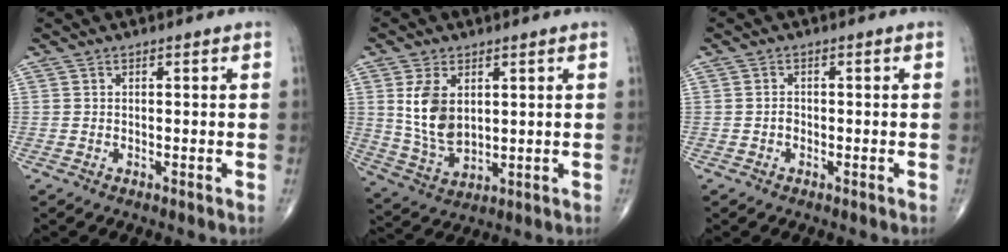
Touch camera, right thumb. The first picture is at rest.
{"total": 9.8, "force": [2.3, 5.9, 7.4], "torque": [-0.130, -0.015, 0.060]}
{"total": 1.3, "force": [-0.5, 1.0, 0.6], "torque": [-0.003, 0.006, -0.009]}